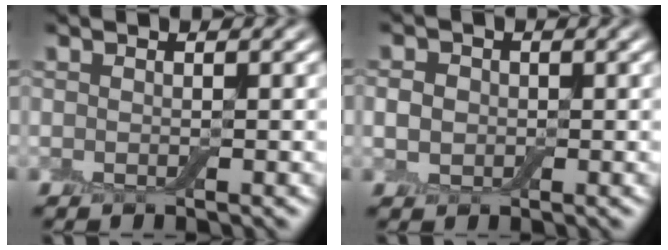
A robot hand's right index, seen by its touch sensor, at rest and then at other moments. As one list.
[{"total": 1.9, "force": [-0.1, 1.7, 0.9], "torque": [-0.016, 0.000, -0.008]}]